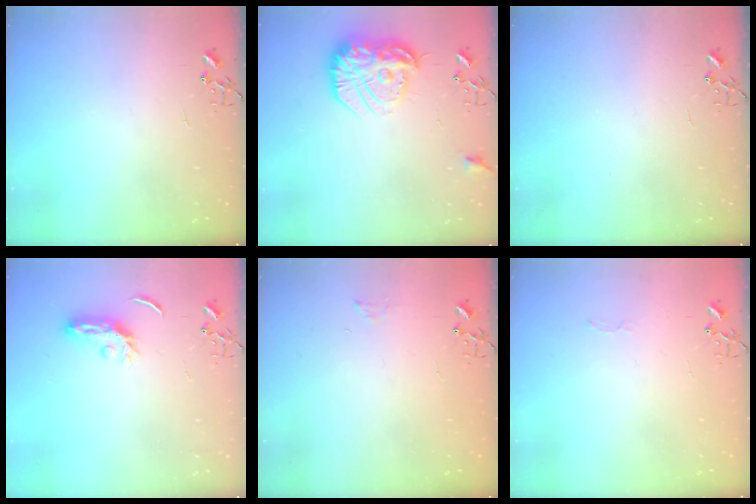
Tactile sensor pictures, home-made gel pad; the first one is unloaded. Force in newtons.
{"total": 17.6, "press": 17.6, "slide": 1.3}
{"total": 0.0}
{"total": 5.6, "press": 5.6, "slide": 0.5}
{"total": 6.3, "press": 6.3, "slide": 0.7}
{"total": 2.5, "press": 2.5, "slide": 0.4}